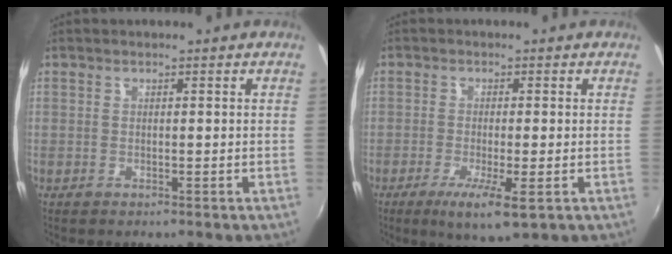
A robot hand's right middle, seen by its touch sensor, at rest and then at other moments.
{"total": 6.9, "force": [-3.2, 0.8, 6.0], "torque": [-0.123, -0.024, -0.052]}